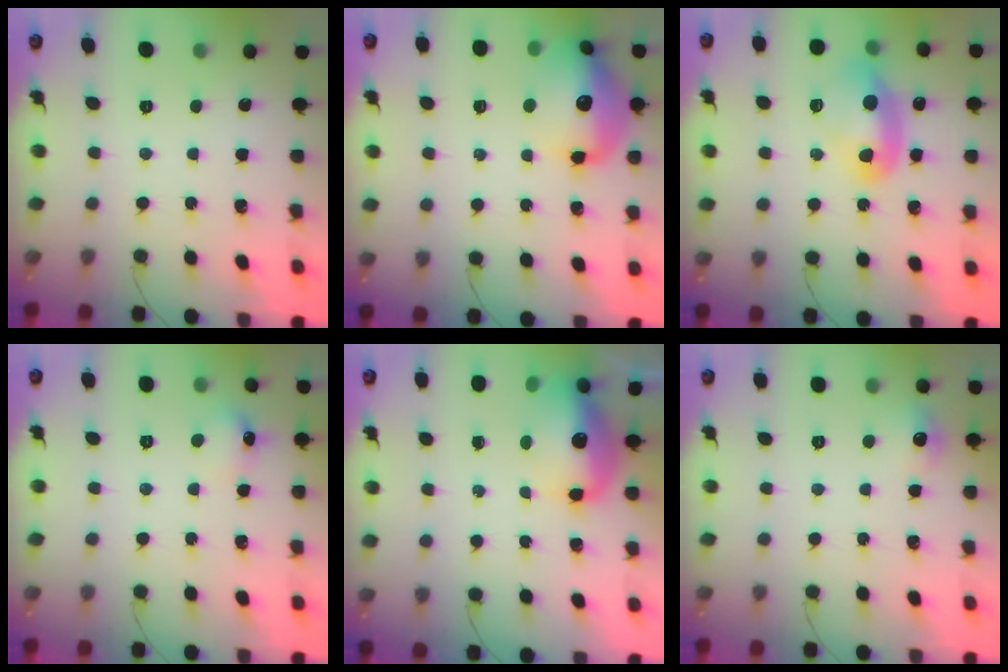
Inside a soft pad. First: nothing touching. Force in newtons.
{"total": 16.1, "press": 15.8, "slide": 2.9}
{"total": 11.8, "press": 11.8, "slide": 0.9}
{"total": 7.4, "press": 7.2, "slide": 1.5}
{"total": 12.3, "press": 12.0, "slide": 2.7}
{"total": 5.2, "press": 5.0, "slide": 1.3}